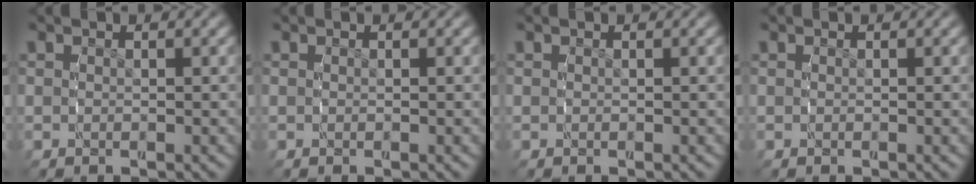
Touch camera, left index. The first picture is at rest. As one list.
[{"total": 0.0}, {"total": 0.0}, {"total": 0.0}]